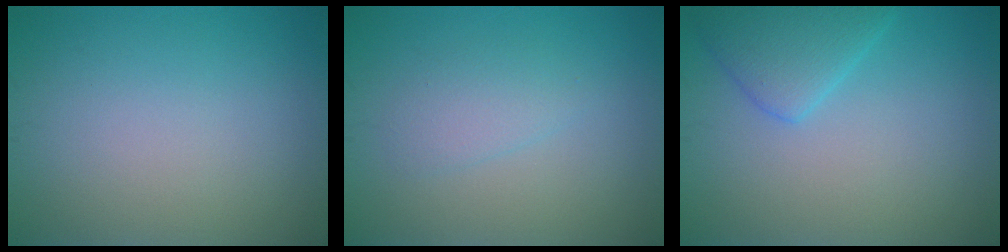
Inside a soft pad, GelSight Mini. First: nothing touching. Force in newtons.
{"total": 1.8, "press": 1.8, "slide": 0.1}
{"total": 3.4, "press": 3.4, "slide": 0.1}